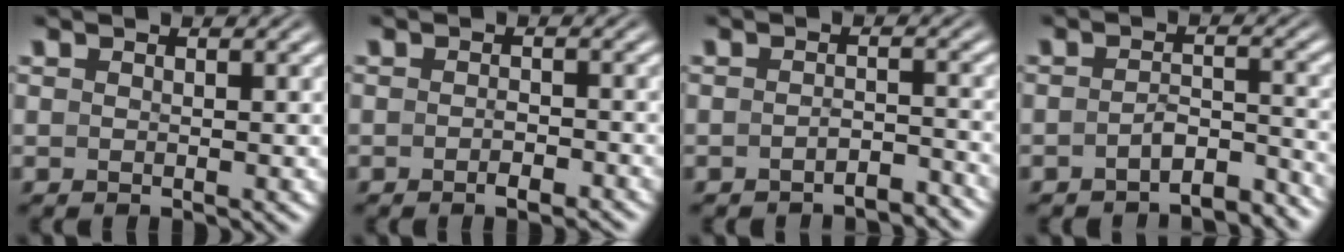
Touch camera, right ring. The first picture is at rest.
{"total": 1.6, "force": [-1.3, 0.3, 0.8], "torque": [-0.010, 0.000, -0.021]}
{"total": 3.0, "force": [-3.0, 0.3, 0.6], "torque": [-0.005, -0.006, -0.050]}
{"total": 4.9, "force": [-4.6, 1.2, 1.3], "torque": [-0.010, -0.013, -0.072]}